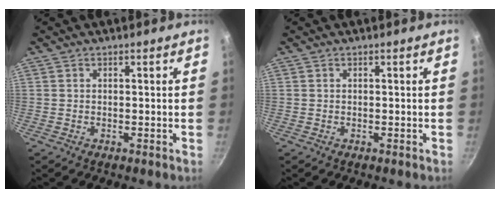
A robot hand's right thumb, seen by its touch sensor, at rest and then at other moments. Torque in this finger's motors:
{"motor_torque": [-0.02, 0.02, 0.18, 0.20, 0.01]}